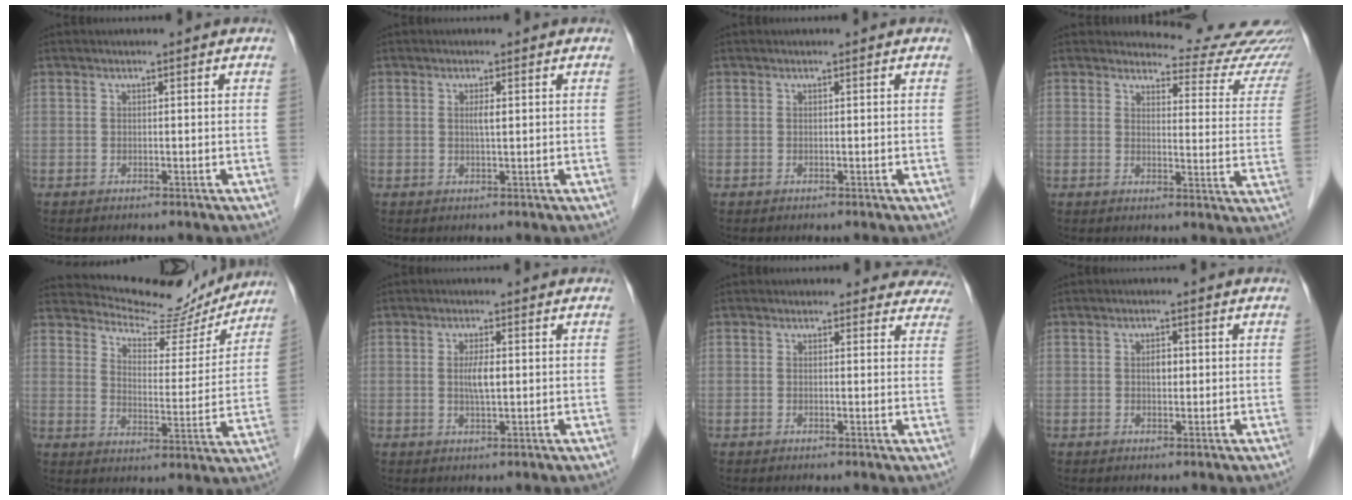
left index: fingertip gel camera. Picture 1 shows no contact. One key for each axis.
{"total": 1.4, "fx": 0.3, "fy": 0.1, "fz": 1.4, "tx": -0.029, "ty": 0.000, "tz": 0.004}
{"total": 0.0}
{"total": 14.0, "fx": 13.6, "fy": 3.0, "fz": 0.5, "tx": 0.034, "ty": -0.076, "tz": 0.119}
{"total": 15.4, "fx": 14.6, "fy": 3.6, "fz": 3.3, "tx": -0.047, "ty": -0.012, "tz": 0.191}
{"total": 2.8, "fx": 0.2, "fy": 0.5, "fz": 2.8, "tx": -0.054, "ty": -0.001, "tz": 0.004}
{"total": 6.8, "fx": 6.1, "fy": 3.1, "fz": -0.3, "tx": 0.050, "ty": -0.008, "tz": 0.030}
{"total": 1.7, "fx": 0.2, "fy": 1.0, "fz": 1.4, "tx": -0.023, "ty": 0.002, "tz": 0.002}